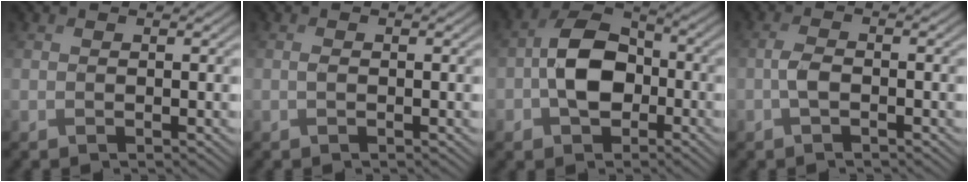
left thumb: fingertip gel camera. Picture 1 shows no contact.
{"total": 0.6, "force": [-0.1, 0.2, 0.6], "torque": [-0.014, -0.001, -0.002]}
{"total": 8.5, "force": [-1.6, 6.0, 5.8], "torque": [-0.113, 0.007, -0.042]}
{"total": 2.1, "force": [-0.8, 0.7, 1.8], "torque": [-0.041, 0.005, -0.021]}